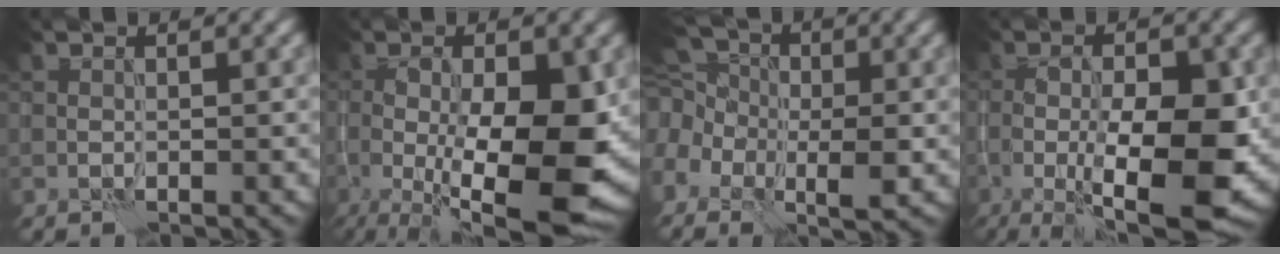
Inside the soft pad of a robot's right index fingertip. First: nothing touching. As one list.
[{"total": 12.9, "force": [-1.8, 4.5, 12.0], "torque": [-0.188, -0.017, -0.022]}, {"total": 8.0, "force": [-1.4, 5.6, 5.5], "torque": [-0.124, -0.007, -0.022]}, {"total": 10.8, "force": [-2.4, 3.7, 9.9], "torque": [-0.158, -0.012, -0.034]}]